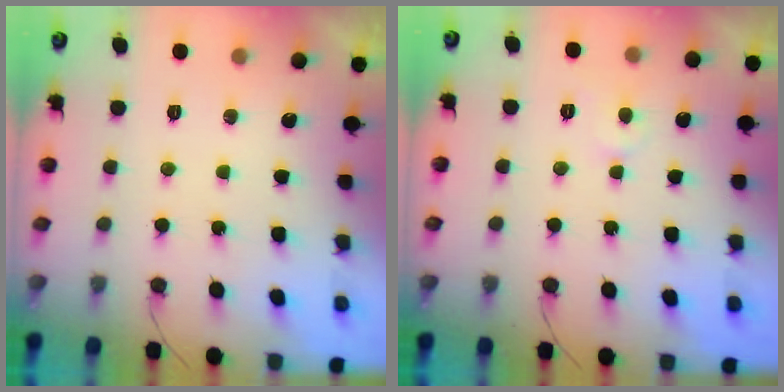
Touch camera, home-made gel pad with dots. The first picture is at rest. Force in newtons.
{"total": 2.5, "press": 2.5, "slide": 0.2}